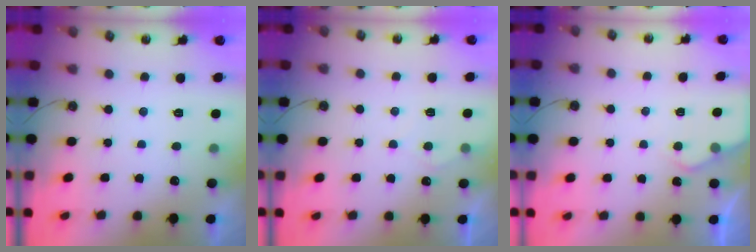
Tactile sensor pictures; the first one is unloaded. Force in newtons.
{"total": 3.4, "press": 3.4, "slide": 0.4}
{"total": 4.0, "press": 4.0, "slide": 0.5}